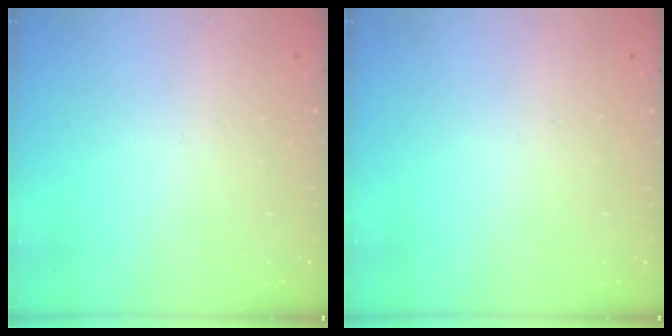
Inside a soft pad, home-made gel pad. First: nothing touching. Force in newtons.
{"total": 0.0}